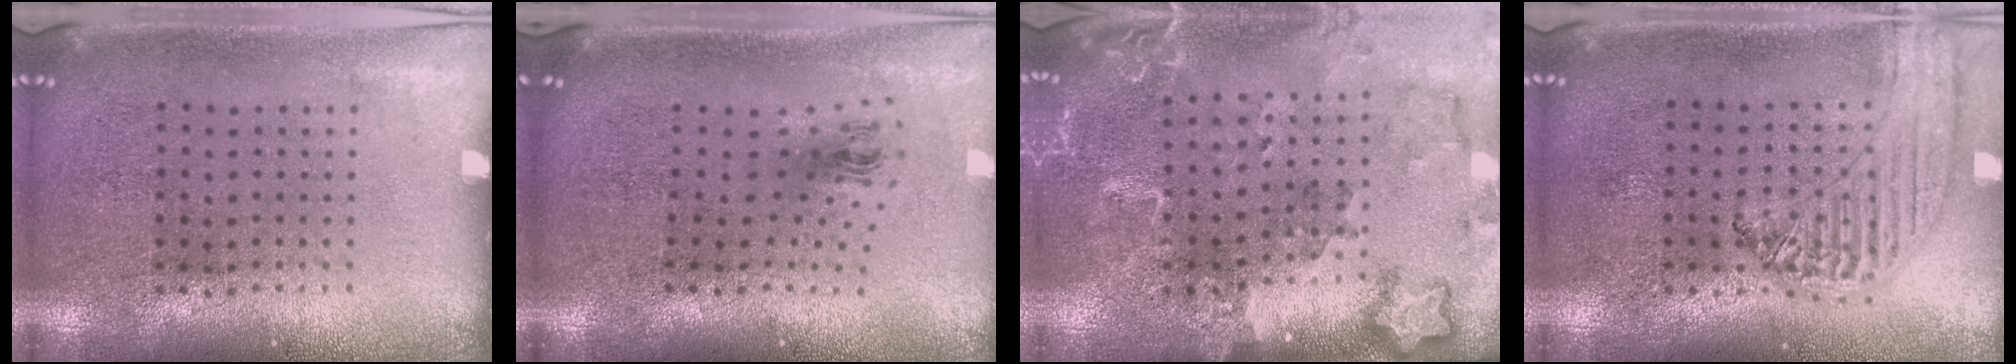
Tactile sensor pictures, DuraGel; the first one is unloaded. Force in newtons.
{"total": 1.0, "press": 0.4, "slide": 0.9}
{"total": 1.8, "press": 1.7, "slide": 0.3}
{"total": 1.3, "press": 1.3, "slide": 0.1}